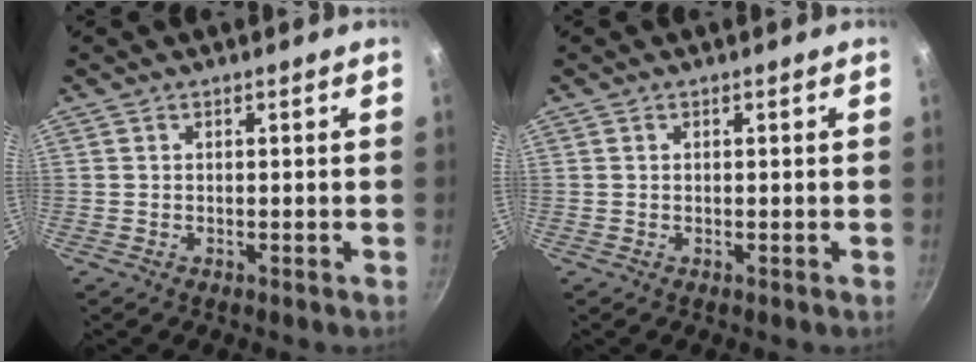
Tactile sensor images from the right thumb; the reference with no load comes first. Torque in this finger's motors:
{"motor_torque": [-0.08, 0.22, -0.33, 0.19, 0.06]}